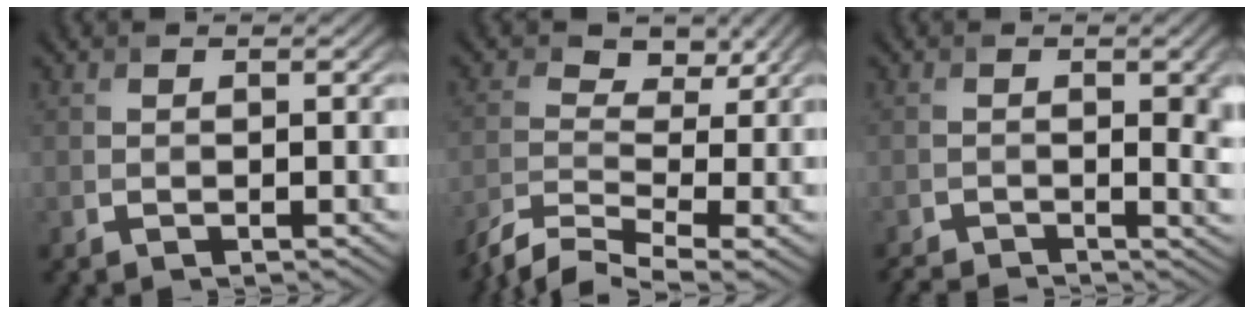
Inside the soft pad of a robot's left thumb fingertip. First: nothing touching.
{"total": 5.0, "force": [-3.4, 2.1, 3.0], "torque": [-0.064, -0.009, -0.071]}
{"total": 4.6, "force": [-1.9, 1.2, 4.0], "torque": [-0.050, -0.006, -0.029]}